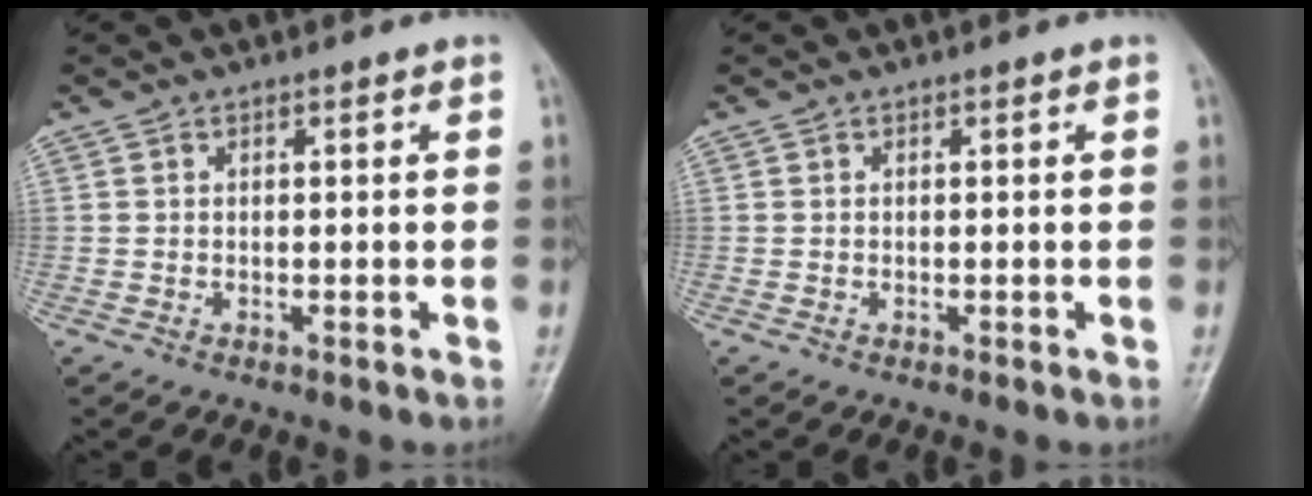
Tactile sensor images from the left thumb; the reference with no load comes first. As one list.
[{"total": 0.0}]